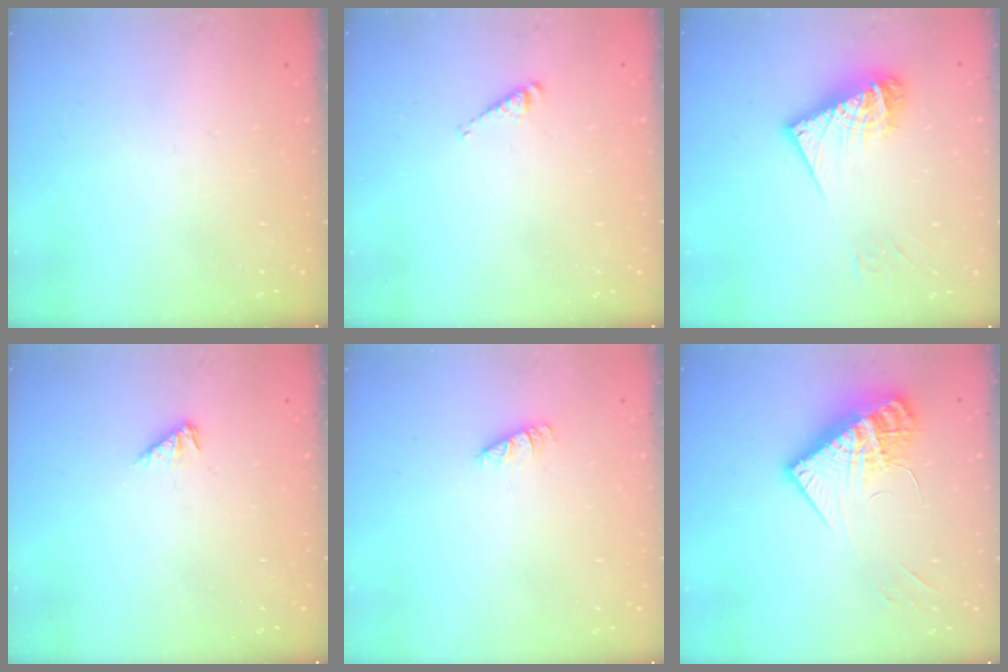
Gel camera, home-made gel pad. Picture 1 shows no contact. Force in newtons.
{"total": 3.5, "press": 3.4, "slide": 0.5}
{"total": 12.3, "press": 12.3, "slide": 1.2}
{"total": 2.7, "press": 2.6, "slide": 0.4}
{"total": 1.0, "press": 1.0, "slide": 0.1}
{"total": 15.6, "press": 15.4, "slide": 1.9}